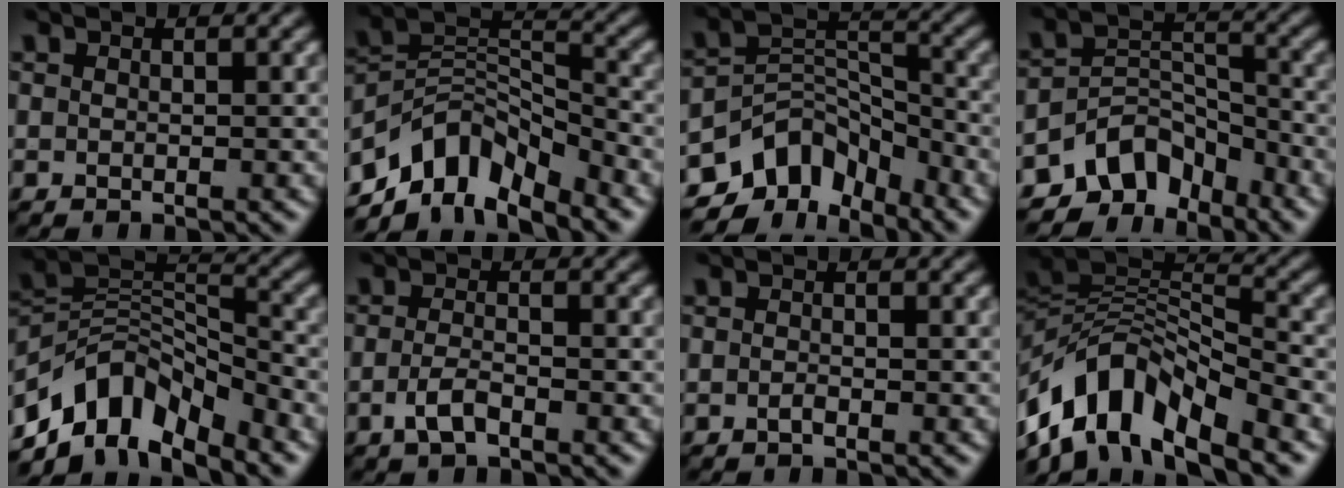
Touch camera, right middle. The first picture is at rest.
{"total": 8.2, "force": [-6.1, 3.9, 3.8], "torque": [-0.048, -0.003, -0.123]}
{"total": 7.2, "force": [-5.5, 4.1, 2.4], "torque": [-0.019, -0.002, -0.111]}
{"total": 6.4, "force": [-5.0, 3.4, 2.2], "torque": [-0.021, 0.000, -0.100]}
{"total": 9.1, "force": [-6.5, 4.4, 4.6], "torque": [-0.062, 0.000, -0.132]}
{"total": 2.2, "force": [-1.2, 0.8, 1.7], "torque": [-0.039, 0.001, -0.027]}
{"total": 0.7, "force": [-0.4, 0.2, 0.5], "torque": [-0.013, 0.000, -0.008]}
{"total": 10.1, "force": [-6.2, 4.4, 6.6], "torque": [-0.110, 0.010, -0.123]}